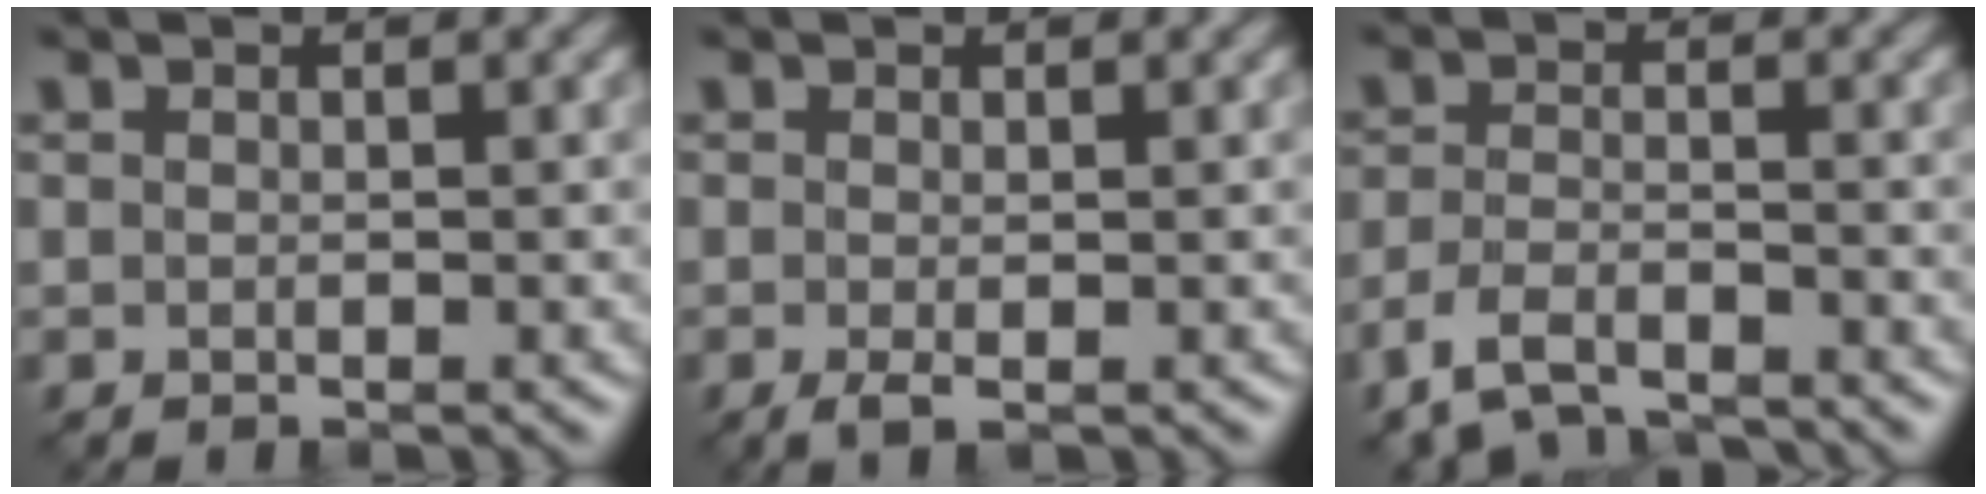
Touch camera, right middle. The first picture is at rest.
{"total": 1.1, "force": [-0.3, 0.2, 1.0], "torque": [-0.025, -0.001, -0.006]}
{"total": 5.0, "force": [-4.2, 1.6, 2.1], "torque": [-0.047, -0.006, -0.088]}